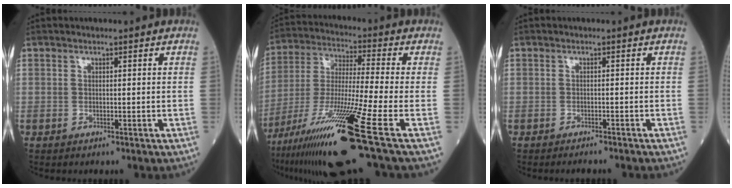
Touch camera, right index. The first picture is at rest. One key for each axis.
{"total": 20.7, "fx": -11.0, "fy": -0.8, "fz": 17.5, "tx": -0.315, "ty": -0.048, "tz": -0.197}
{"total": 3.3, "fx": -3.0, "fy": 0.1, "fz": 1.3, "tx": -0.016, "ty": -0.004, "tz": -0.039}